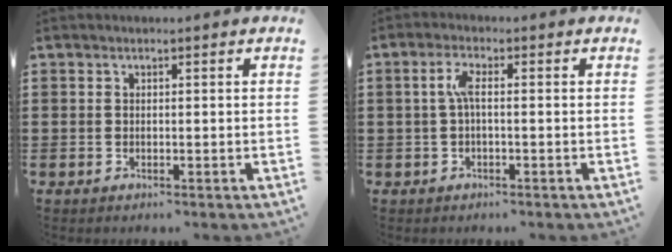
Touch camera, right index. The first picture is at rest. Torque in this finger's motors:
{"motor_torque": [0.66, -0.33, 0.12, 0.09]}